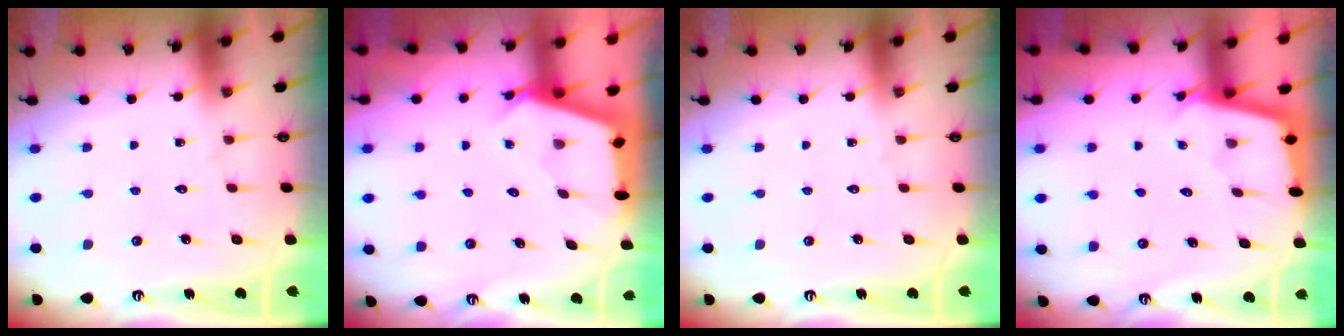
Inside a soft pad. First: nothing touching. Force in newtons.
{"total": 2.9, "press": 2.8, "slide": 0.3}
{"total": 0.0}
{"total": 2.6, "press": 2.6, "slide": 0.1}